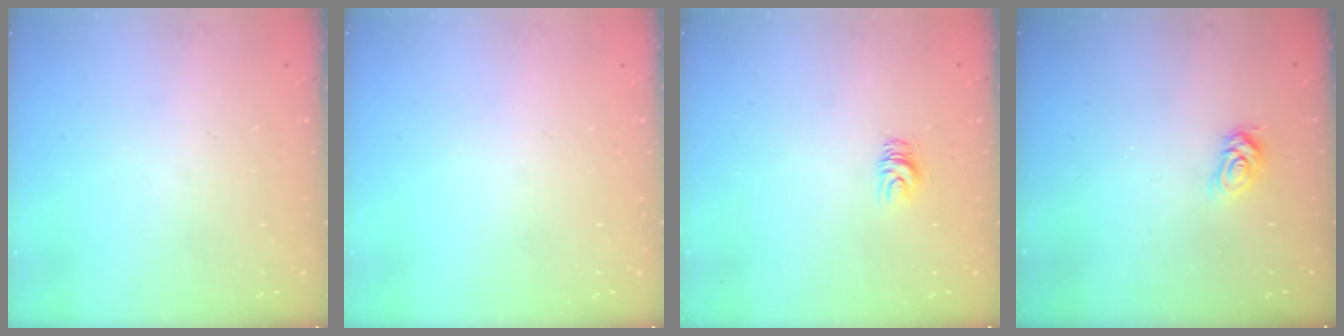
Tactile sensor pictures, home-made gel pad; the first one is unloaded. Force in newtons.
{"total": 0.0}
{"total": 5.0, "press": 4.9, "slide": 0.4}
{"total": 5.7, "press": 5.7, "slide": 0.6}